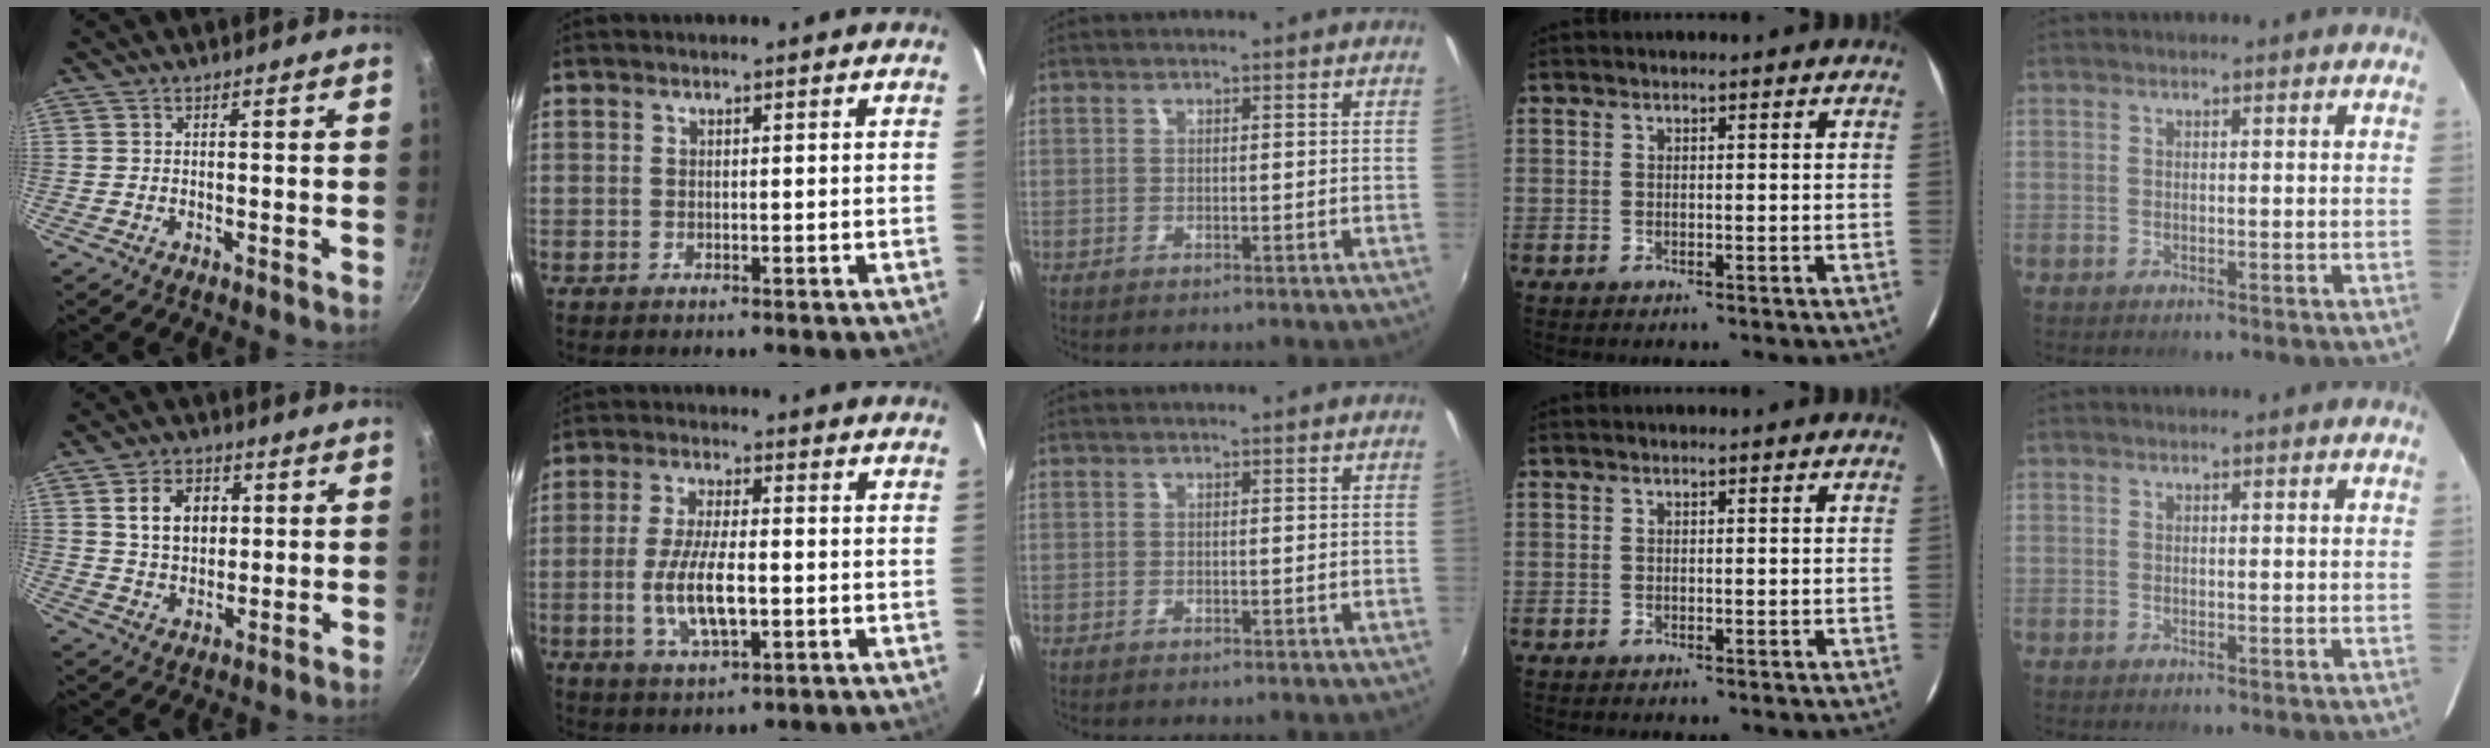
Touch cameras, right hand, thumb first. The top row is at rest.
{"thumb": {"total": 9.1, "force": [2.3, 6.6, 5.9], "torque": [-0.076, -0.003, 0.041]}, "index": {"total": 9.9, "force": [-2.0, 3.4, 9.1], "torque": [-0.183, -0.009, -0.034]}}